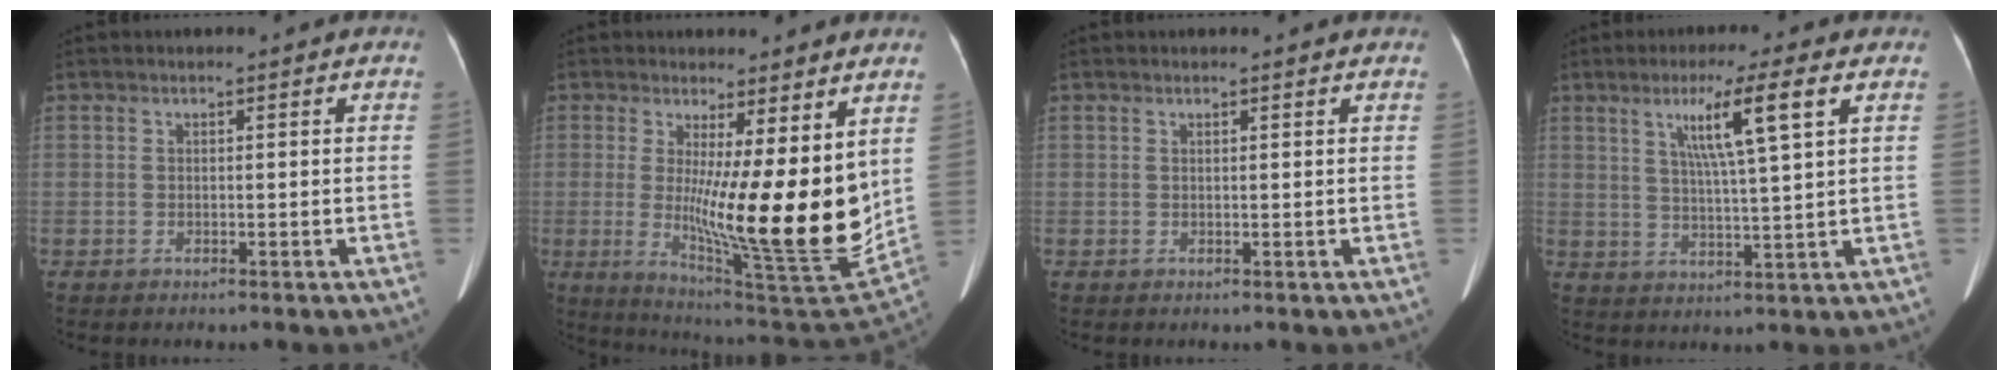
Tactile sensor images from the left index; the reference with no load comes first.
{"total": 16.3, "force": [1.7, 1.6, 16.2], "torque": [-0.250, -0.048, 0.036]}
{"total": 1.3, "force": [1.3, 0.1, 0.3], "torque": [-0.008, -0.001, 0.011]}
{"total": 8.5, "force": [3.6, -0.6, 7.6], "torque": [-0.137, 0.004, 0.065]}